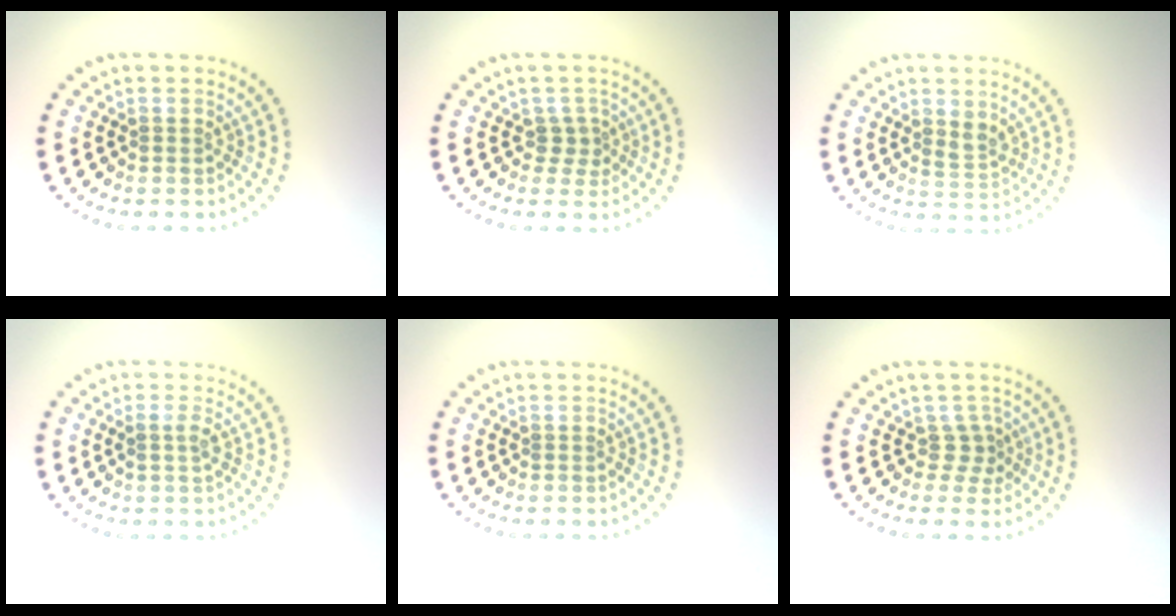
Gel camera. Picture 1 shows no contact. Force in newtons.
{"total": 1.7, "press": 1.2, "slide": 1.2}
{"total": 1.5, "press": 1.3, "slide": 0.7}
{"total": 1.2, "press": 1.0, "slide": 0.7}
{"total": 0.0}
{"total": 1.8, "press": 1.2, "slide": 1.3}